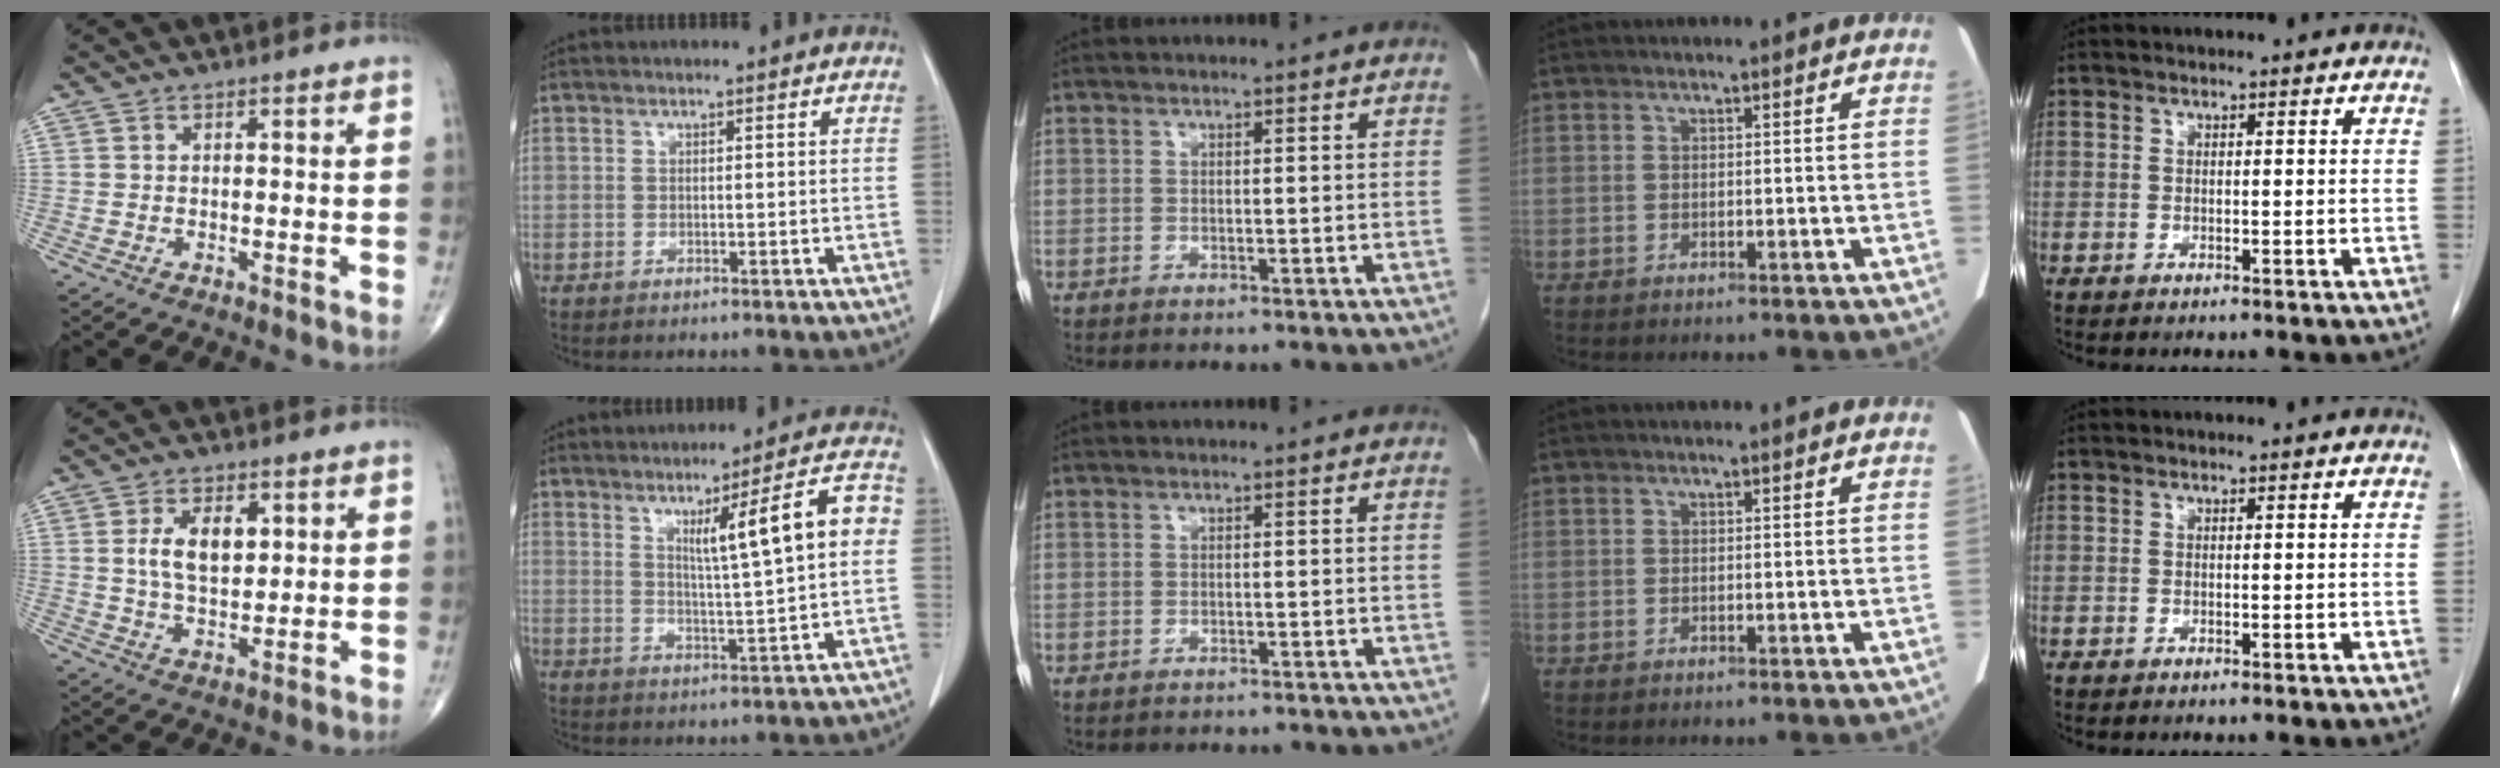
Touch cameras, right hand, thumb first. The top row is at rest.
{"thumb": {"total": 7.9, "force": [2.0, 4.4, 6.3], "torque": [-0.097, -0.009, 0.038]}, "index": {"total": 10.8, "force": [2.5, 0.3, 10.5], "torque": [-0.153, 0.011, 0.039]}, "middle": {"total": 5.7, "force": [-5.3, 1.3, 1.3], "torque": [-0.015, -0.004, -0.060]}}